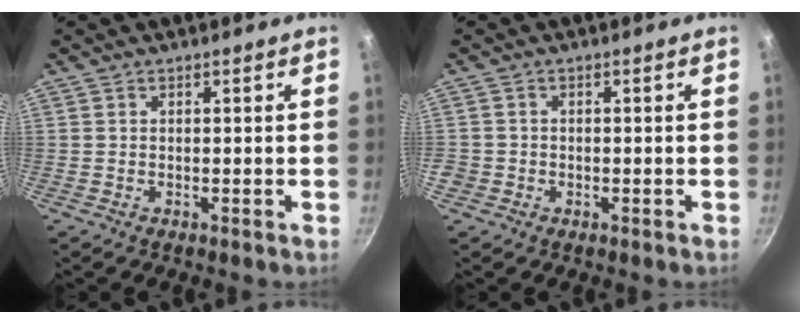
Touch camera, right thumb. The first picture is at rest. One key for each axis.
{"total": 1.9, "fx": -0.8, "fy": 1.6, "fz": 0.5, "tx": -0.010, "ty": 0.001, "tz": -0.015}